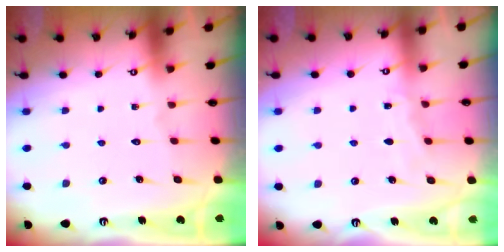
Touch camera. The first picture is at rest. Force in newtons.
{"total": 3.7, "press": 3.7, "slide": 0.4}